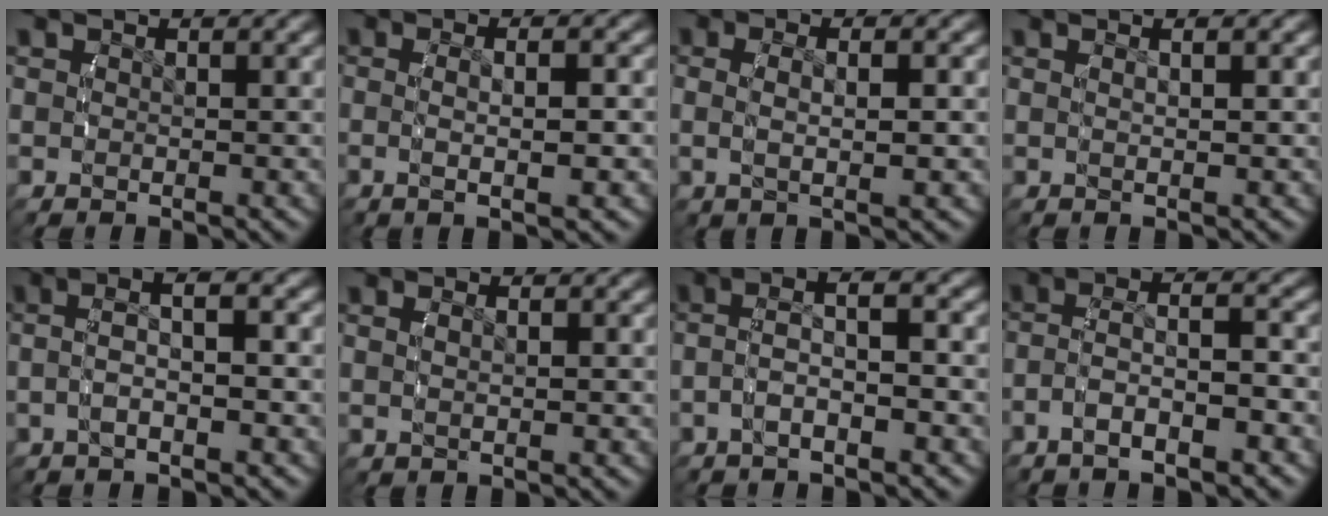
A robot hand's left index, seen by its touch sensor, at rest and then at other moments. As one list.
[{"total": 3.2, "force": [-0.4, 0.2, 3.2], "torque": [-0.062, 0.000, -0.004]}, {"total": 3.4, "force": [0.3, 0.8, 3.3], "torque": [-0.064, 0.000, 0.009]}, {"total": 1.4, "force": [0.3, -0.6, 1.2], "torque": [-0.020, 0.004, 0.009]}, {"total": 3.7, "force": [-0.1, 0.9, 3.5], "torque": [-0.064, 0.015, -0.005]}, {"total": 1.4, "force": [0.3, 0.2, 1.3], "torque": [-0.023, 0.002, 0.006]}, {"total": 3.8, "force": [-0.6, 1.2, 3.5], "torque": [-0.069, 0.010, -0.013]}, {"total": 4.3, "force": [-2.0, 1.5, 3.5], "torque": [-0.071, -0.003, -0.030]}]